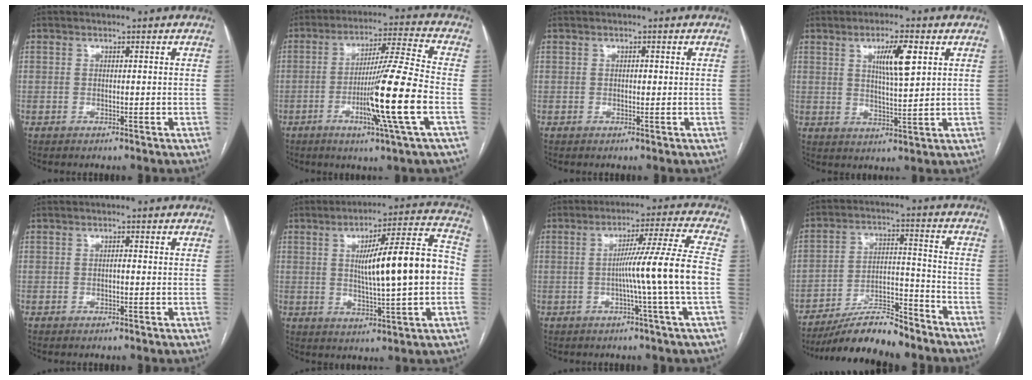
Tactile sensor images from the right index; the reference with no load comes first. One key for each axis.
{"total": 13.7, "fx": -3.9, "fy": -2.0, "fz": 13.0, "tx": -0.231, "ty": -0.012, "tz": -0.073}
{"total": 0.6, "fx": 0.0, "fy": 0.3, "fz": 0.5, "tx": -0.008, "ty": 0.001, "tz": 0.000}
{"total": 6.9, "fx": 2.7, "fy": 0.8, "fz": 6.3, "tx": -0.110, "ty": 0.000, "tz": 0.046}
{"total": 0.6, "fx": -0.1, "fy": 0.2, "fz": 0.6, "tx": -0.010, "ty": 0.001, "tz": -0.002}
{"total": 15.0, "fx": 0.3, "fy": 1.4, "fz": 14.9, "tx": -0.227, "ty": 0.023, "tz": 0.005}
{"total": 10.9, "fx": -1.8, "fy": -2.8, "fz": 10.4, "tx": -0.165, "ty": 0.004, "tz": -0.028}
{"total": 12.1, "fx": -10.6, "fy": 2.2, "fz": 5.4, "tx": -0.087, "ty": 0.009, "tz": -0.186}